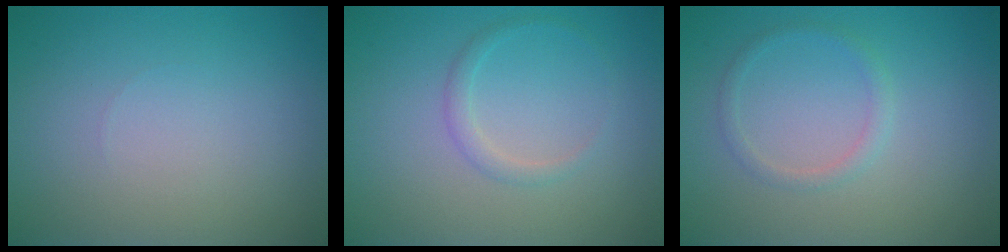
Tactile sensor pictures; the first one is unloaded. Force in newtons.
{"total": 1.2, "press": 1.2, "slide": 0.2}
{"total": 1.2, "press": 1.2, "slide": 0.0}